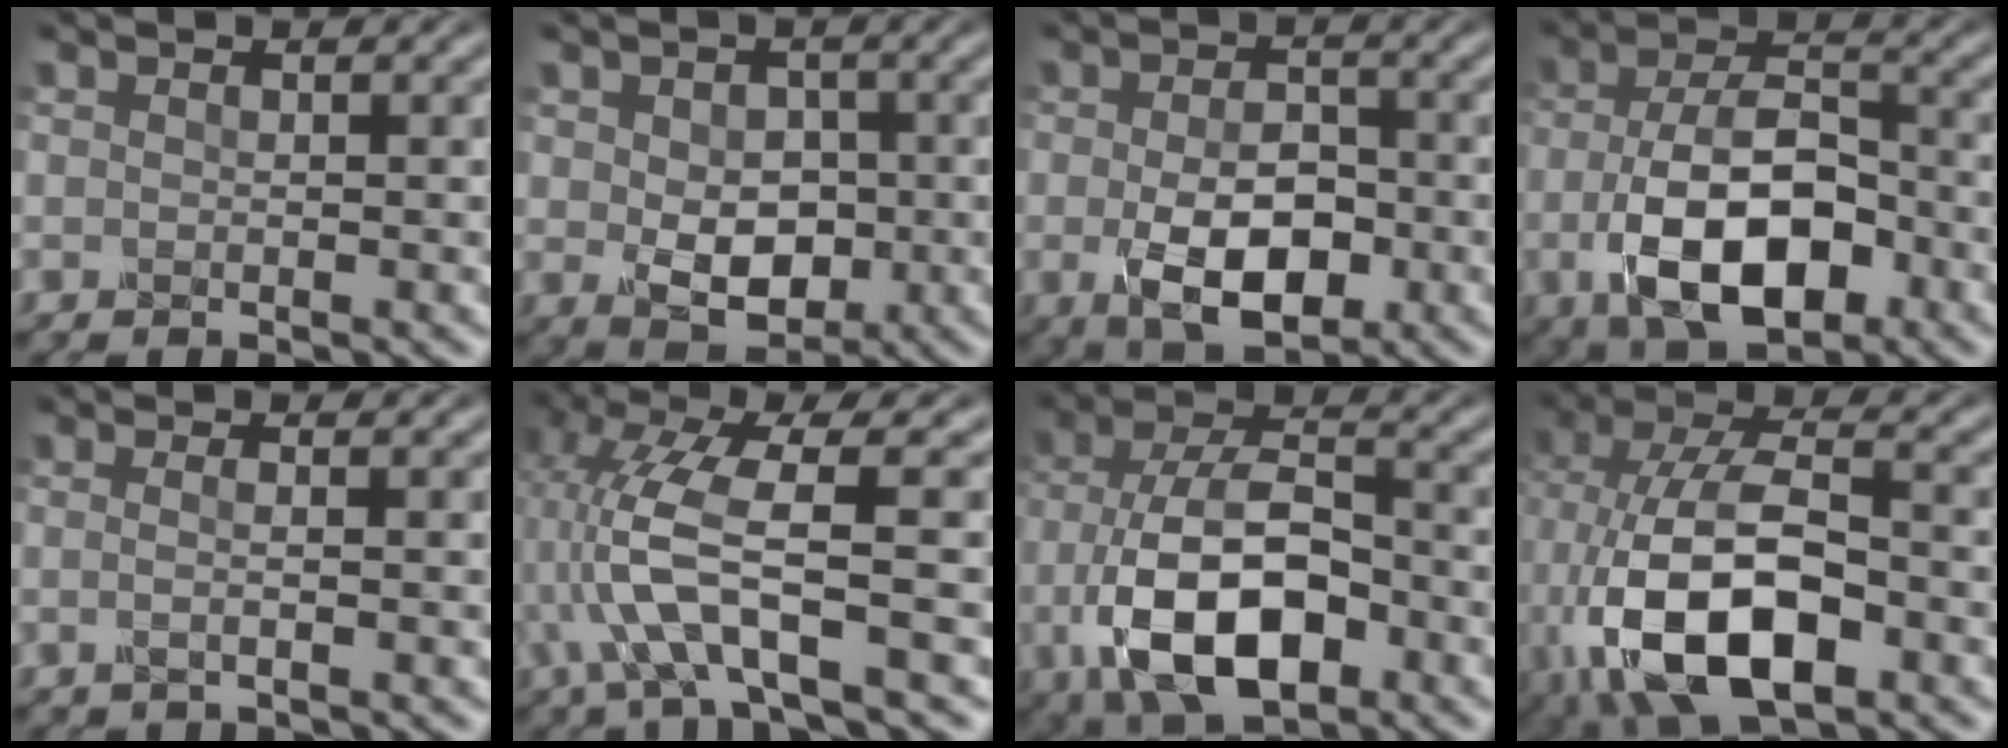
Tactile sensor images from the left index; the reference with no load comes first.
{"total": 4.8, "force": [-0.6, 3.6, 3.0], "torque": [-0.067, -0.014, -0.006]}
{"total": 5.6, "force": [-1.7, 3.3, 4.2], "torque": [-0.094, -0.008, -0.029]}
{"total": 9.4, "force": [-3.5, 5.1, 7.1], "torque": [-0.152, -0.004, -0.064]}
{"total": 1.4, "force": [-0.1, 0.6, 1.3], "torque": [-0.015, -0.007, -0.016]}
{"total": 6.0, "force": [-0.5, 1.2, 5.9], "torque": [-0.144, 0.002, -0.008]}
{"total": 10.6, "force": [-3.9, 5.7, 8.1], "torque": [-0.172, -0.003, -0.072]}
{"total": 12.5, "force": [-3.1, 7.1, 9.8], "torque": [-0.210, -0.010, -0.056]}